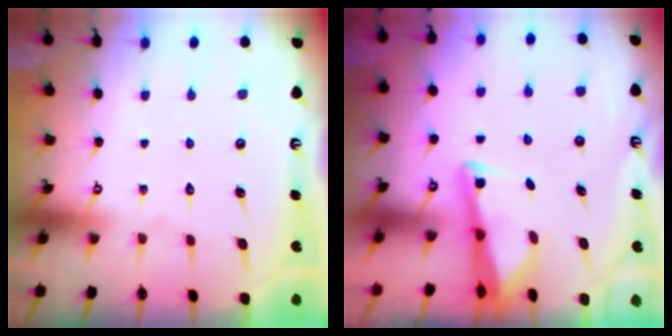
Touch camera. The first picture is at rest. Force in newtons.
{"total": 2.5, "press": 2.5, "slide": 0.3}